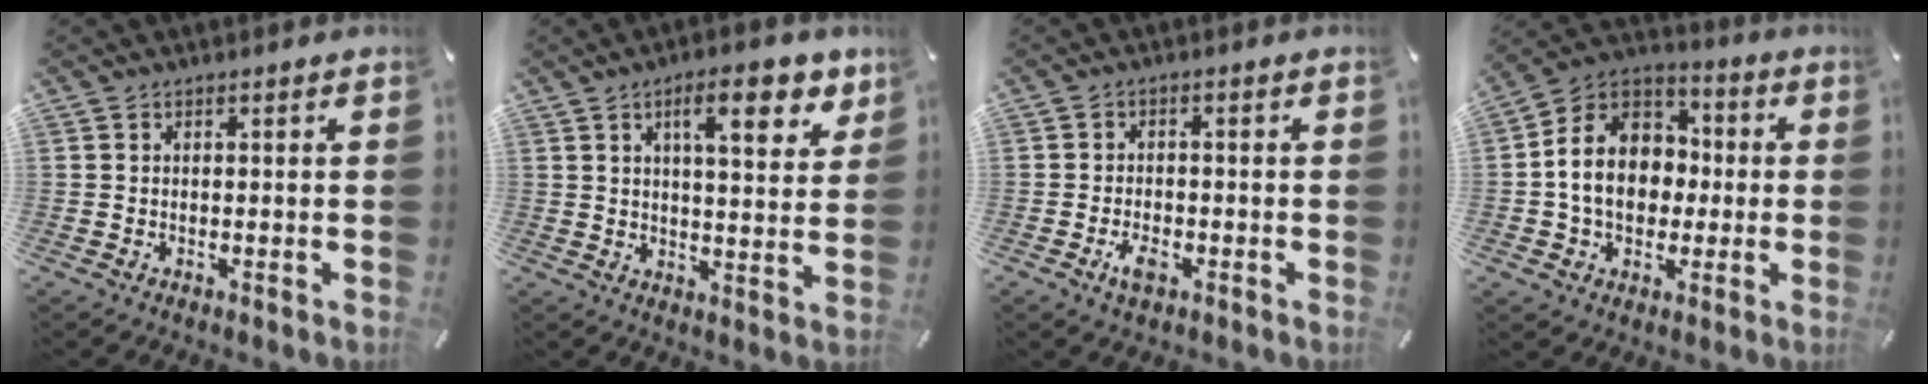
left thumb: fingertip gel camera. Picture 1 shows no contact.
{"total": 11.7, "force": [6.3, 3.9, 9.1], "torque": [-0.131, -0.022, 0.099]}
{"total": 3.7, "force": [-1.8, 2.1, 2.4], "torque": [-0.060, 0.001, -0.035]}
{"total": 13.7, "force": [-1.5, 11.6, 7.1], "torque": [-0.160, 0.019, -0.031]}